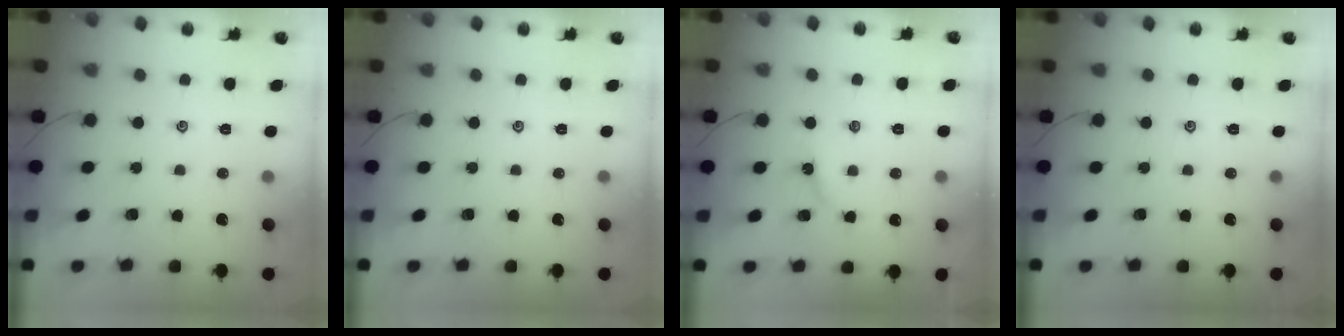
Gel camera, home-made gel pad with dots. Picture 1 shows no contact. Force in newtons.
{"total": 0.0}
{"total": 2.9, "press": 2.9, "slide": 0.3}
{"total": 0.0}